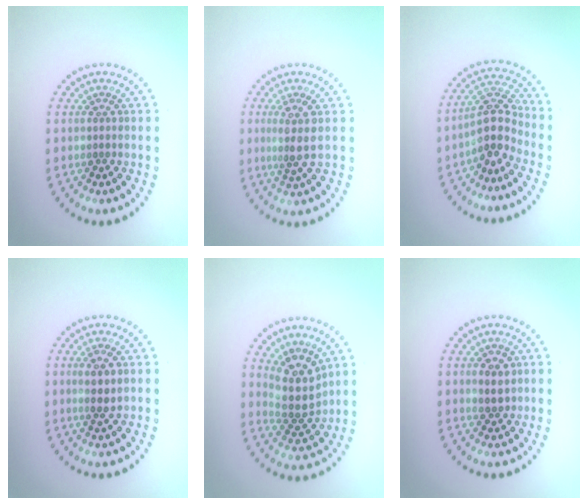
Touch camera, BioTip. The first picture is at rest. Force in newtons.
{"total": 2.6, "press": 2.0, "slide": 1.6}
{"total": 4.0, "press": 3.5, "slide": 1.9}
{"total": 2.5, "press": 2.3, "slide": 1.0}
{"total": 4.0, "press": 3.3, "slide": 2.2}
{"total": 2.1, "press": 2.1, "slide": 0.6}